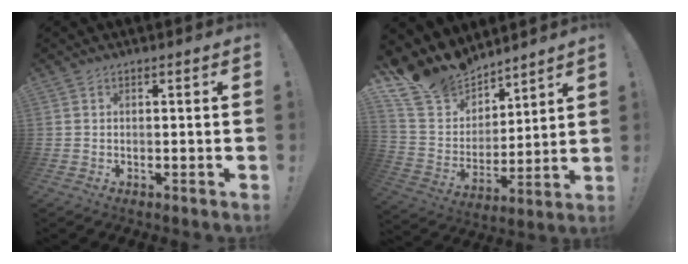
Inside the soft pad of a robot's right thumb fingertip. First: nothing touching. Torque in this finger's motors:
{"motor_torque": [-1.04, 1.98, 0.91, 1.01, 0.02]}